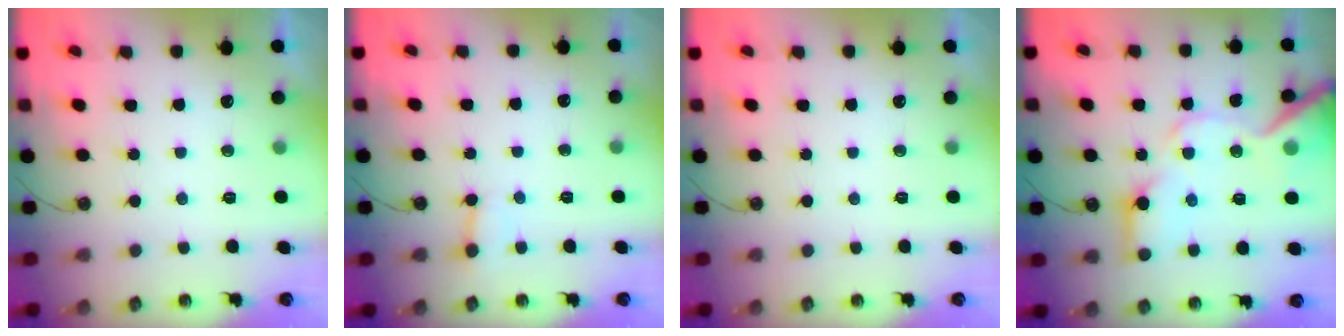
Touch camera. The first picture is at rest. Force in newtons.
{"total": 2.8, "press": 2.8, "slide": 0.3}
{"total": 0.0}
{"total": 17.4, "press": 17.3, "slide": 2.1}